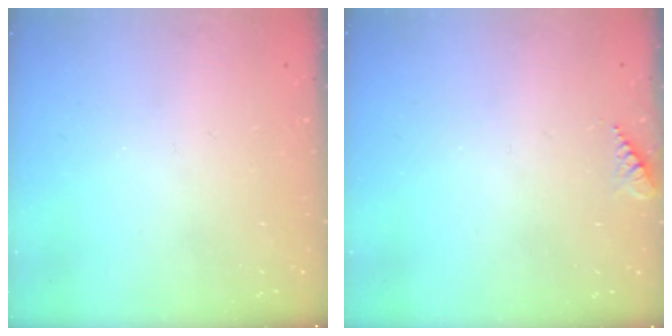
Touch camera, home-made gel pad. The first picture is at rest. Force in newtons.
{"total": 3.8, "press": 3.8, "slide": 0.4}